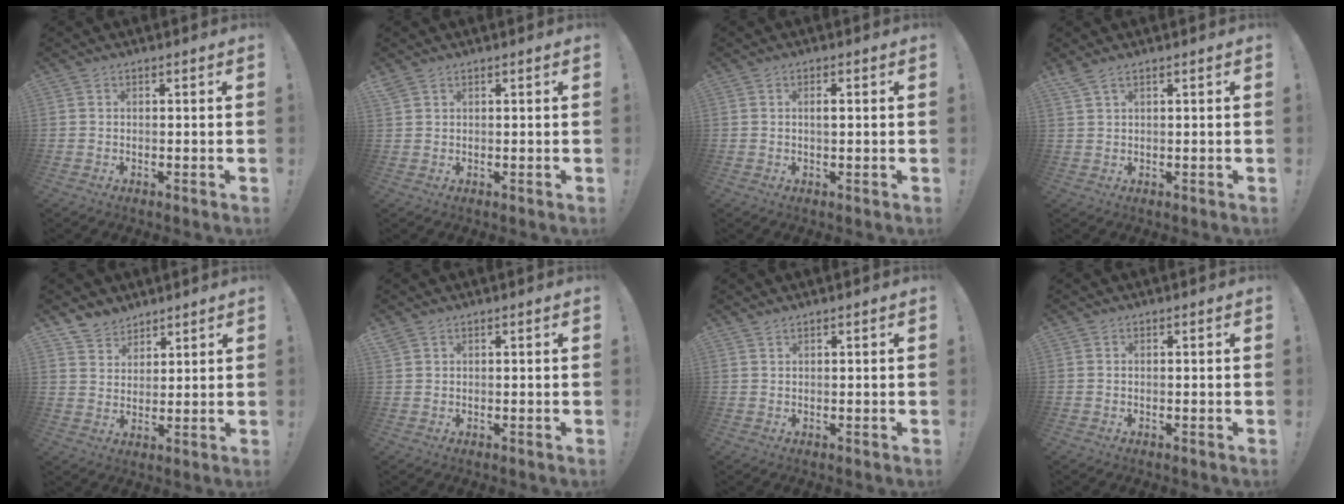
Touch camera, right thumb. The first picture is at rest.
{"total": 1.6, "force": [1.1, 0.8, 0.8], "torque": [-0.012, -0.002, 0.021]}
{"total": 1.5, "force": [0.1, 0.4, 1.4], "torque": [-0.023, 0.000, -0.001]}
{"total": 2.5, "force": [1.7, 0.6, 1.7], "torque": [-0.039, -0.007, 0.032]}
{"total": 6.3, "force": [5.2, 3.6, 0.5], "torque": [-0.016, -0.037, 0.103]}
{"total": 1.4, "force": [1.0, 0.7, 0.7], "torque": [-0.018, 0.001, 0.020]}
{"total": 0.8, "force": [0.8, 0.0, 0.3], "torque": [-0.009, 0.002, 0.015]}
{"total": 0.0}